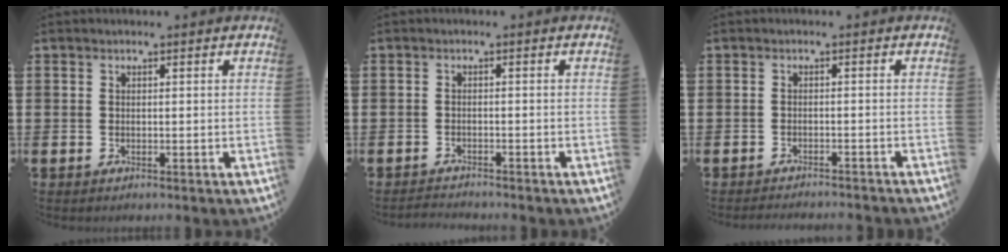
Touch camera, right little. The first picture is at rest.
{"total": 1.1, "force": [-1.1, -0.1, -0.1], "torque": [-0.002, 0.002, -0.024]}
{"total": 1.3, "force": [-1.3, -0.2, 0.0], "torque": [-0.001, 0.002, -0.026]}